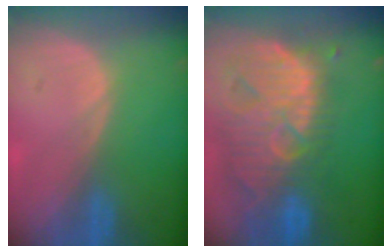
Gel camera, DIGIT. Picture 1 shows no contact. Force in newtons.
{"total": 13.2, "press": 11.4, "slide": 6.6}